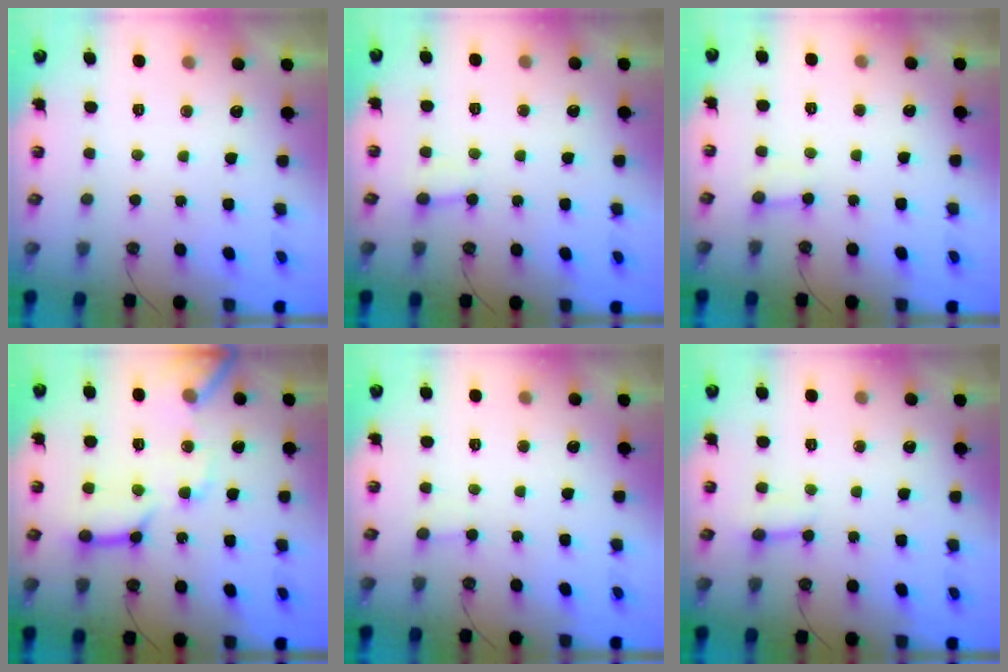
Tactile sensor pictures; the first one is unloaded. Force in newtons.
{"total": 2.1, "press": 2.1, "slide": 0.1}
{"total": 2.2, "press": 2.2, "slide": 0.2}
{"total": 16.6, "press": 16.5, "slide": 1.8}
{"total": 1.7, "press": 1.7, "slide": 0.1}
{"total": 2.5, "press": 2.5, "slide": 0.2}